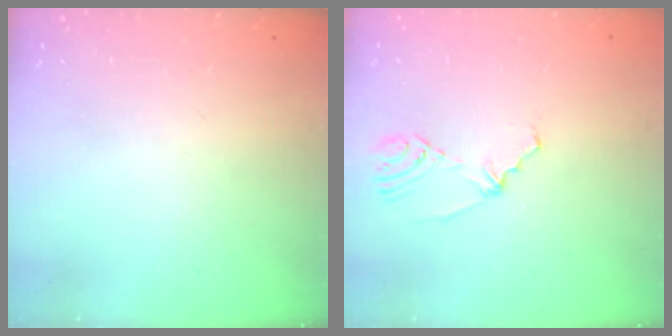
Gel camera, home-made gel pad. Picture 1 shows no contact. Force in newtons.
{"total": 4.3, "press": 1.2, "slide": 4.1}